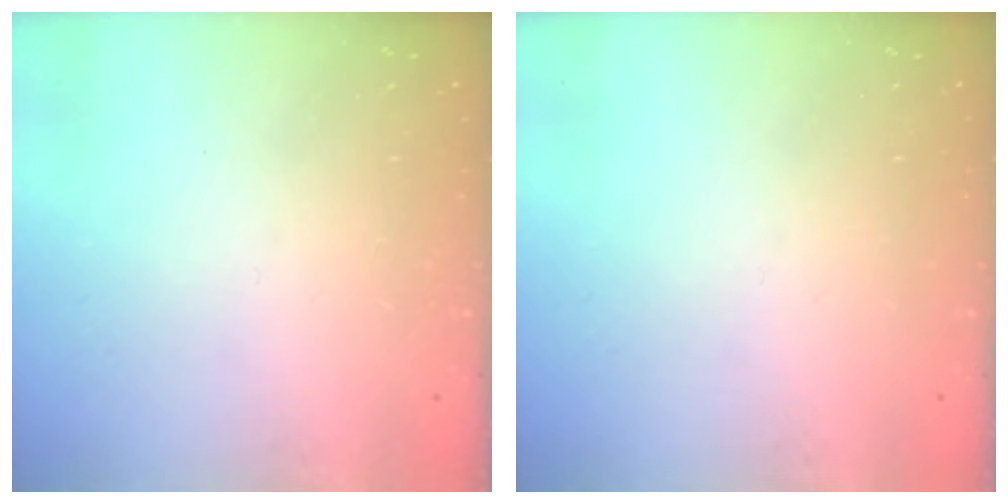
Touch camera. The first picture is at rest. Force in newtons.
{"total": 0.0}